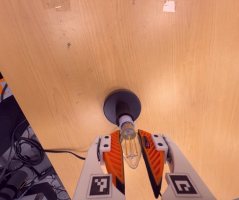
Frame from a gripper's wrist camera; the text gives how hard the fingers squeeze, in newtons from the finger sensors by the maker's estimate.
{"total": 15.1, "left": 14.4, "right": 15.8}